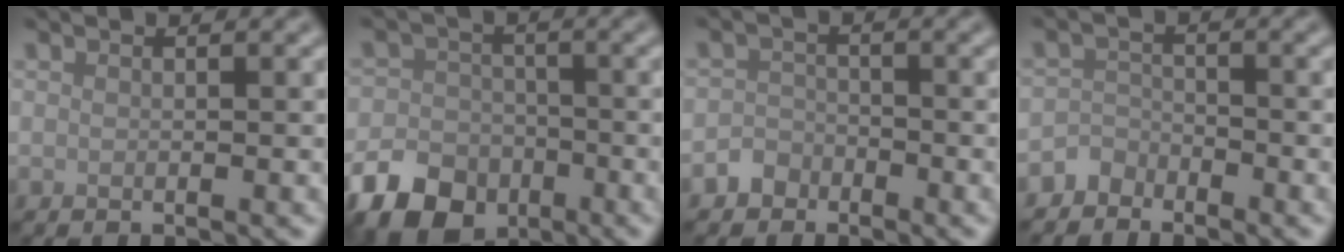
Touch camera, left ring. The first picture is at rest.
{"total": 7.4, "force": [-4.3, 5.2, 3.0], "torque": [-0.055, -0.017, -0.082]}
{"total": 1.8, "force": [-1.3, 1.2, 0.0], "torque": [0.009, 0.008, -0.026]}
{"total": 1.9, "force": [-1.7, 1.0, -0.2], "torque": [0.010, 0.012, -0.036]}